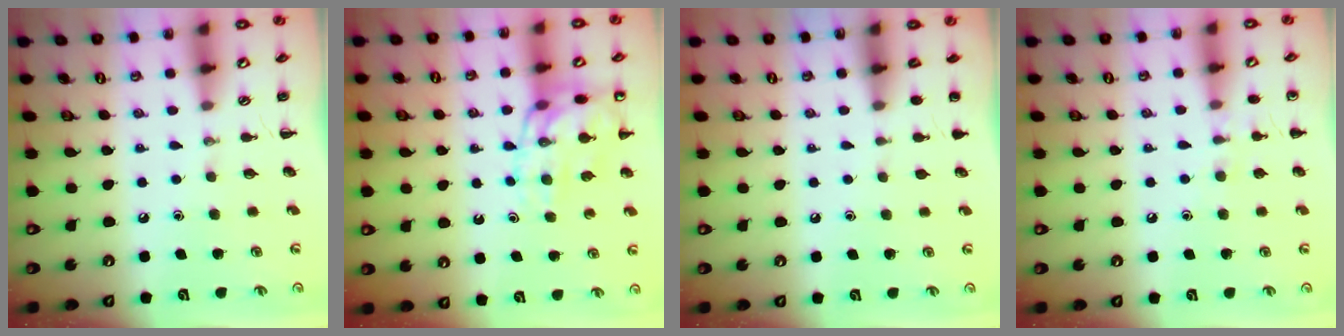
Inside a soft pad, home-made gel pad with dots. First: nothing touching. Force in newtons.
{"total": 14.0, "press": 13.8, "slide": 2.4}
{"total": 1.1, "press": 1.1, "slide": 0.2}
{"total": 5.9, "press": 5.7, "slide": 1.4}